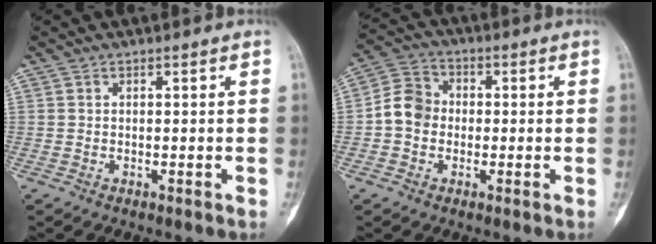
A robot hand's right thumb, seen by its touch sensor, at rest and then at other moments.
{"total": 6.9, "force": [-0.8, 5.9, 3.5], "torque": [-0.046, 0.020, -0.030]}